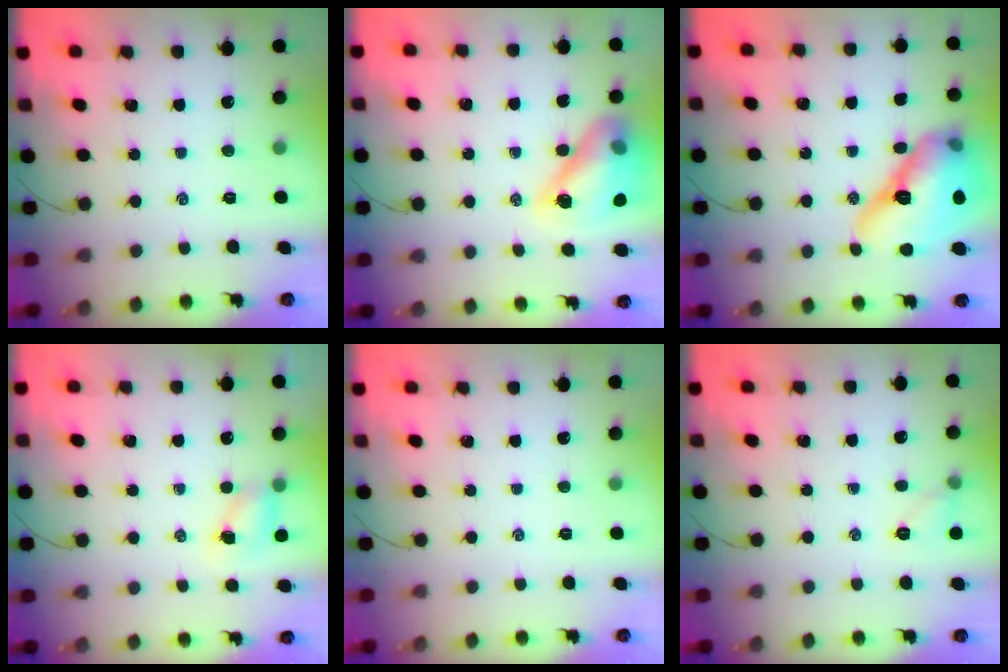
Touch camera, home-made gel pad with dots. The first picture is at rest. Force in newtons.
{"total": 16.0, "press": 15.4, "slide": 4.3}
{"total": 19.7, "press": 18.9, "slide": 5.7}
{"total": 4.8, "press": 4.8, "slide": 0.7}
{"total": 0.0}
{"total": 6.0, "press": 5.9, "slide": 1.2}